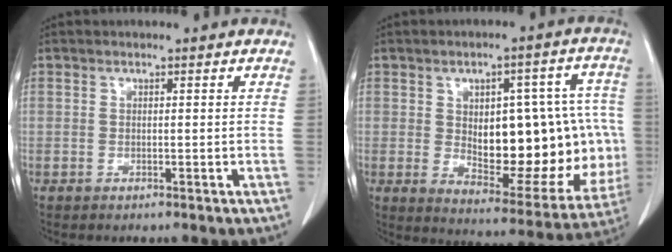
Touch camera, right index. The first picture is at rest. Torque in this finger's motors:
{"motor_torque": [1.11, -0.48, 0.37, 0.08]}